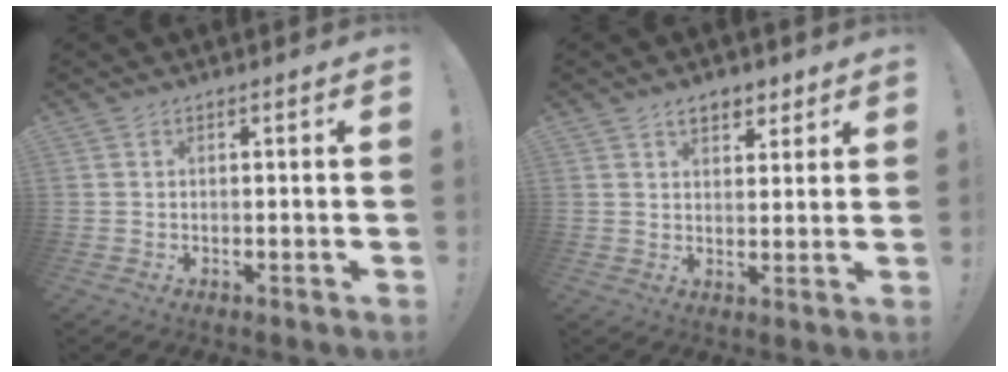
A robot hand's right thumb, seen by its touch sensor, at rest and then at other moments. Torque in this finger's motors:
{"motor_torque": [0.18, 0.50, 0.08, -0.08, 0.00]}